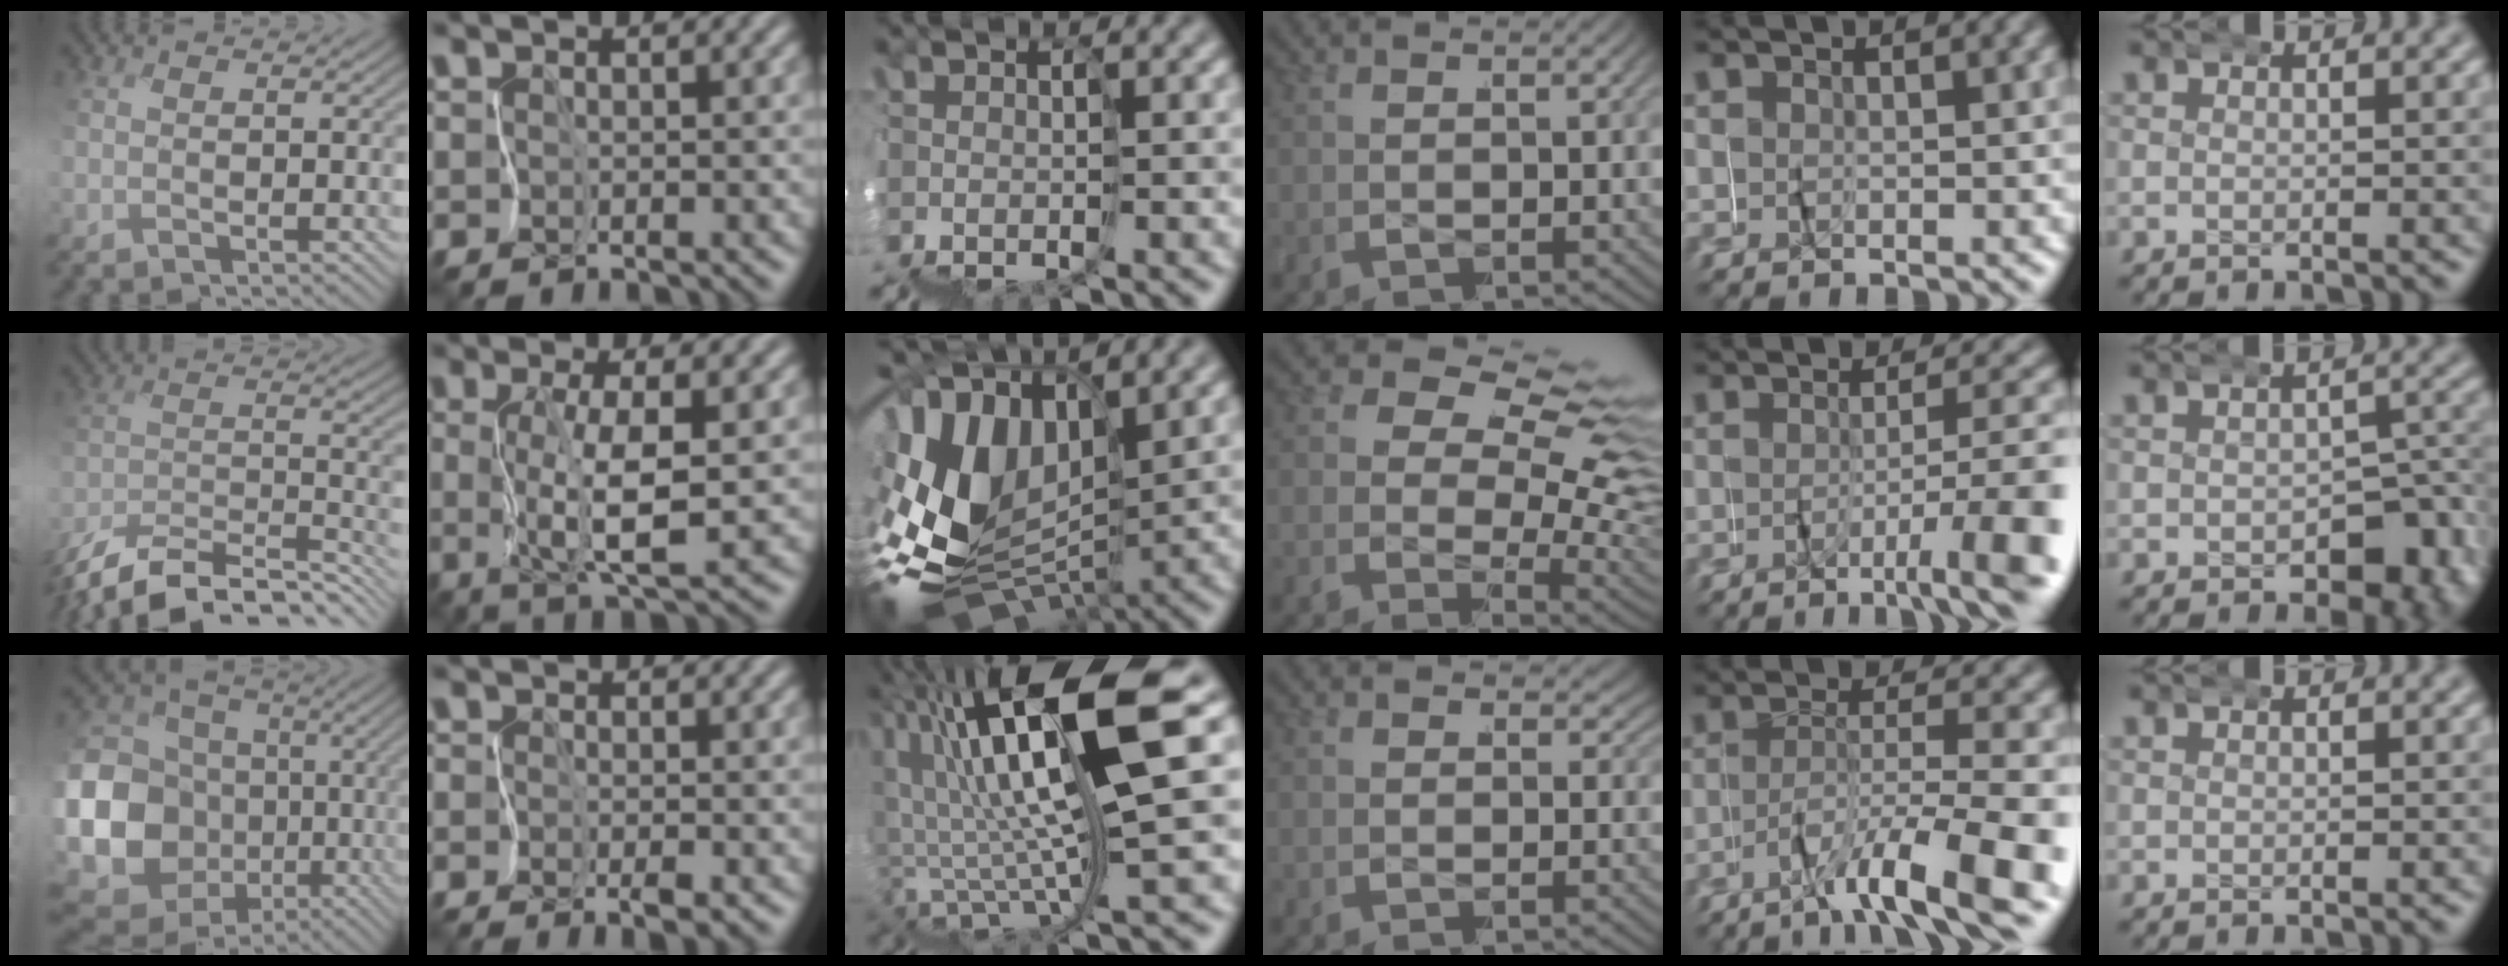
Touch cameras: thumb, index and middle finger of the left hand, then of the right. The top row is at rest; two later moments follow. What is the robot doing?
{"motion": "wrap", "object": "masking tape"}